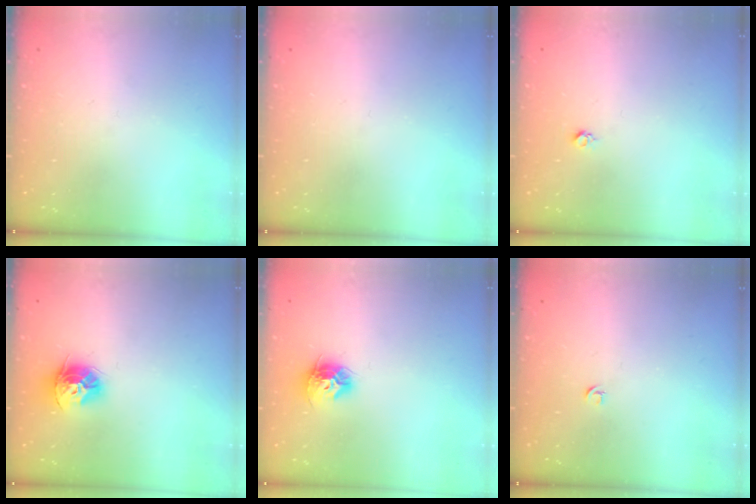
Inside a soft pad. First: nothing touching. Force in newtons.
{"total": 0.0}
{"total": 3.0, "press": 2.9, "slide": 0.4}
{"total": 11.1, "press": 11.0, "slide": 0.9}
{"total": 9.9, "press": 9.8, "slide": 0.5}
{"total": 2.7, "press": 2.6, "slide": 0.6}